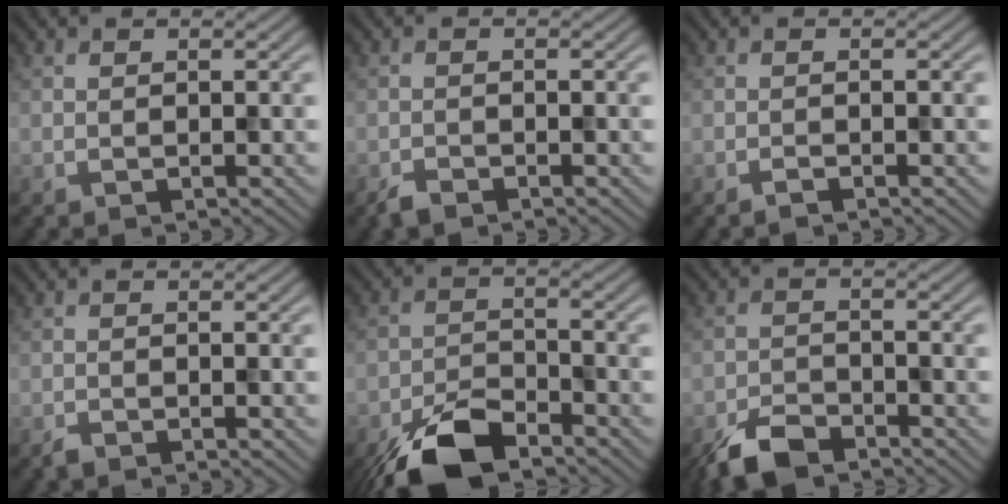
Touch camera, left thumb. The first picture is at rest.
{"total": 1.5, "force": [-1.3, 0.5, 0.5], "torque": [-0.012, -0.002, -0.029]}
{"total": 0.8, "force": [-0.7, 0.1, 0.4], "torque": [-0.008, 0.000, -0.014]}
{"total": 0.8, "force": [-0.7, 0.2, 0.3], "torque": [-0.006, 0.000, -0.015]}
{"total": 8.2, "force": [-6.0, 3.0, 4.6], "torque": [-0.081, -0.007, -0.124]}
{"total": 5.5, "force": [-4.3, 2.2, 2.5], "torque": [-0.043, -0.005, -0.089]}